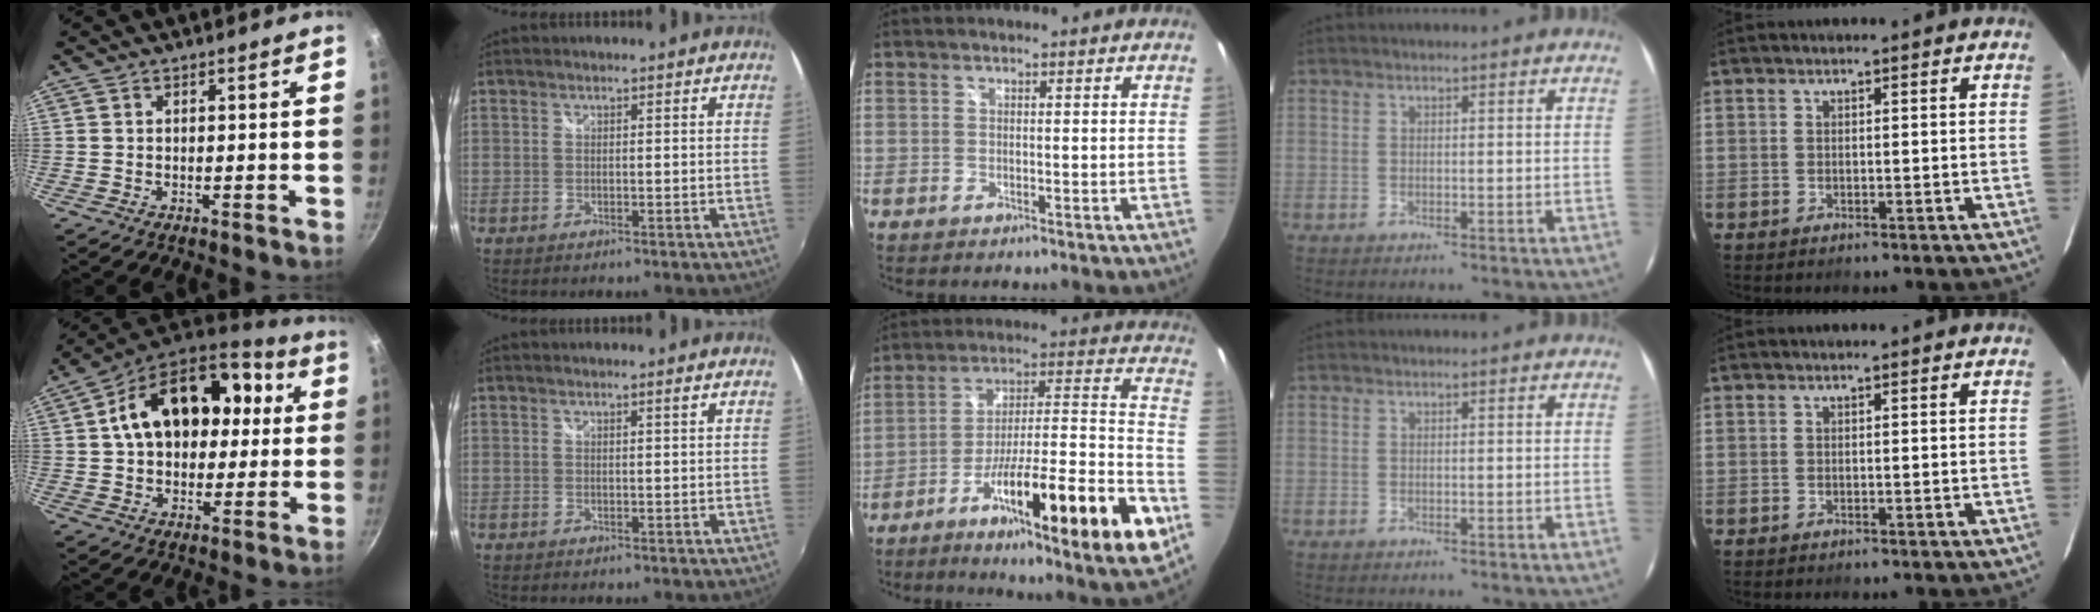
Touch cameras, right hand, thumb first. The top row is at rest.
{"thumb": {"total": 22.1, "force": [4.0, 15.2, 15.6], "torque": [-0.231, 0.038, 0.051]}, "index": {"total": 0.5, "force": [0.2, -0.2, 0.4], "torque": [-0.007, -0.002, 0.003]}, "middle": {"total": 25.0, "force": [-11.5, 2.0, 22.1], "torque": [-0.319, -0.030, -0.181]}}